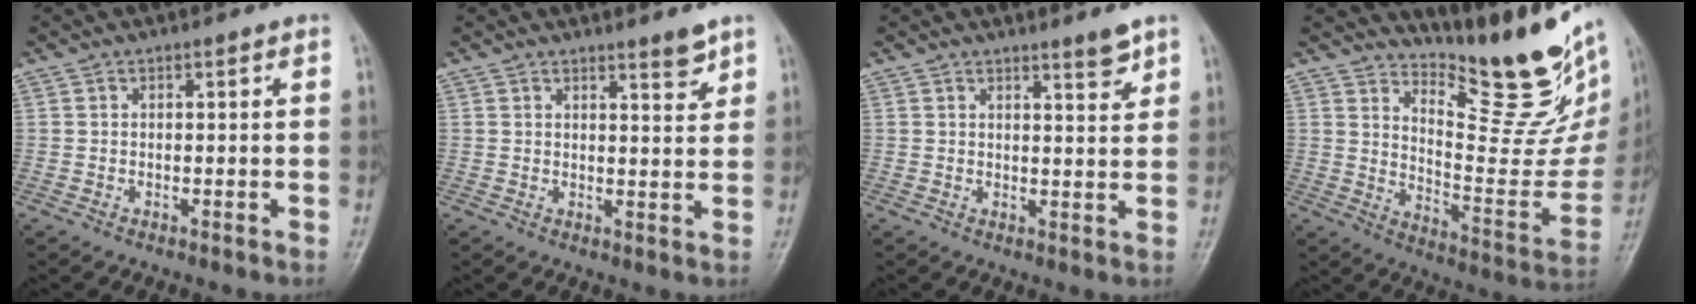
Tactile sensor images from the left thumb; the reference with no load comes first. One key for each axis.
{"total": 3.1, "fx": 2.5, "fy": 0.6, "fz": 1.8, "tx": -0.019, "ty": -0.023, "tz": 0.037}
{"total": 3.2, "fx": 2.5, "fy": 0.5, "fz": 1.9, "tx": -0.021, "ty": -0.024, "tz": 0.037}
{"total": 21.2, "fx": 16.2, "fy": 5.9, "fz": 12.3, "tx": -0.131, "ty": -0.135, "tz": 0.238}